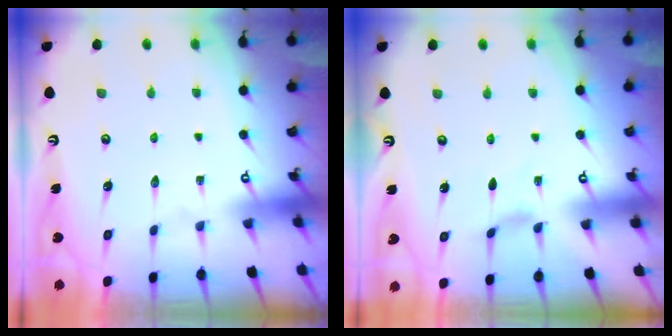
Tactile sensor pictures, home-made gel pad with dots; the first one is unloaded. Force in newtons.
{"total": 0.0}